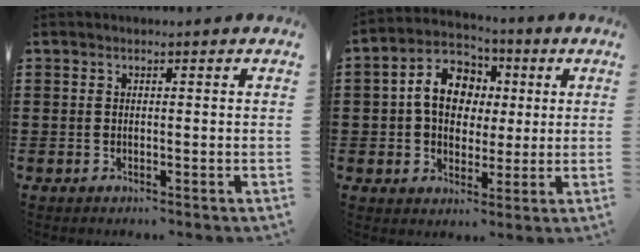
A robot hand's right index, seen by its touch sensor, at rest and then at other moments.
{"total": 8.9, "force": [1.1, 6.8, 5.7], "torque": [-0.120, 0.017, 0.016]}